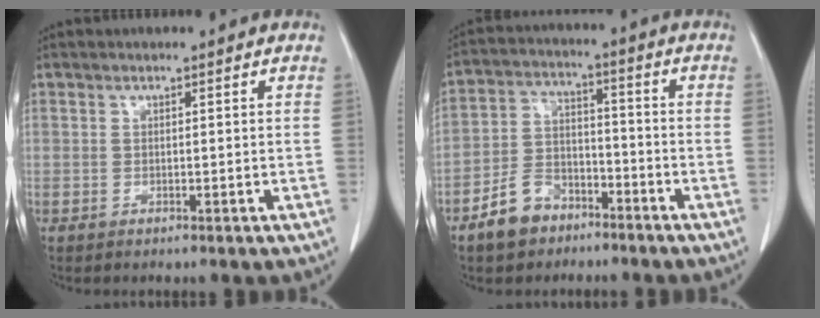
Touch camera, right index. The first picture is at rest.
{"total": 7.9, "force": [-5.3, 4.9, 3.1], "torque": [-0.072, 0.013, -0.093]}